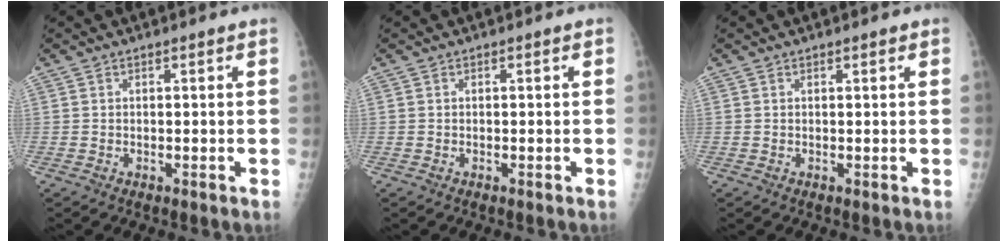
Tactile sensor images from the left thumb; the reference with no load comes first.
{"total": 0.0}
{"total": 0.7, "force": [0.5, 0.1, 0.4], "torque": [-0.006, -0.002, 0.008]}